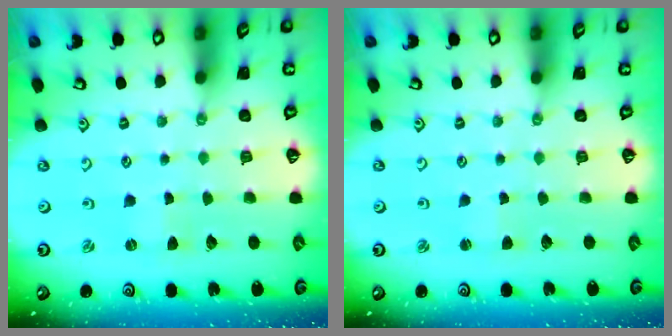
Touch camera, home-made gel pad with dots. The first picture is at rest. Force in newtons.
{"total": 1.9, "press": 1.9, "slide": 0.2}